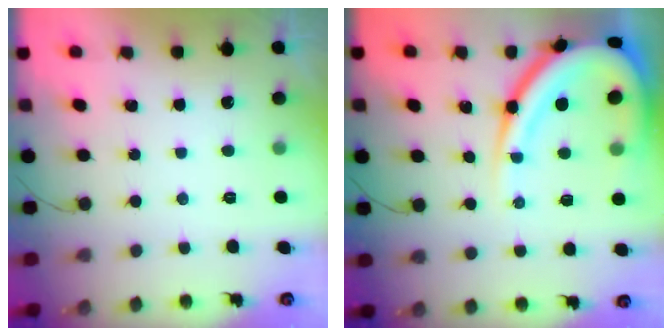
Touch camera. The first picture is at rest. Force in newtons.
{"total": 19.0, "press": 19.0, "slide": 1.5}